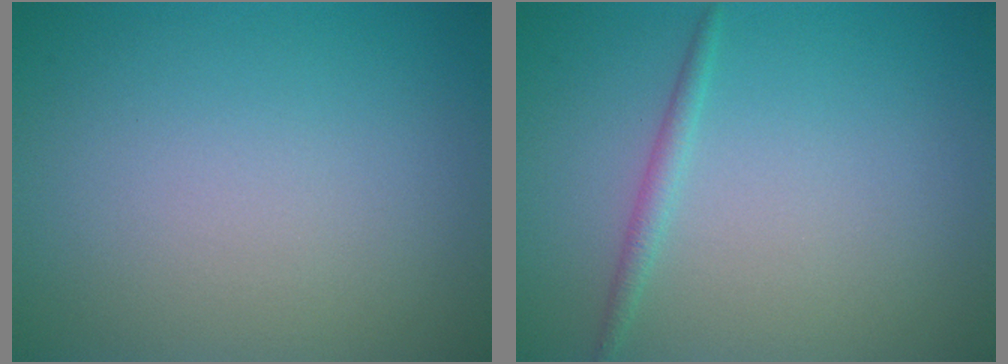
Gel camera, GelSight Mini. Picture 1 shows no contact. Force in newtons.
{"total": 1.2, "press": 1.2, "slide": 0.1}